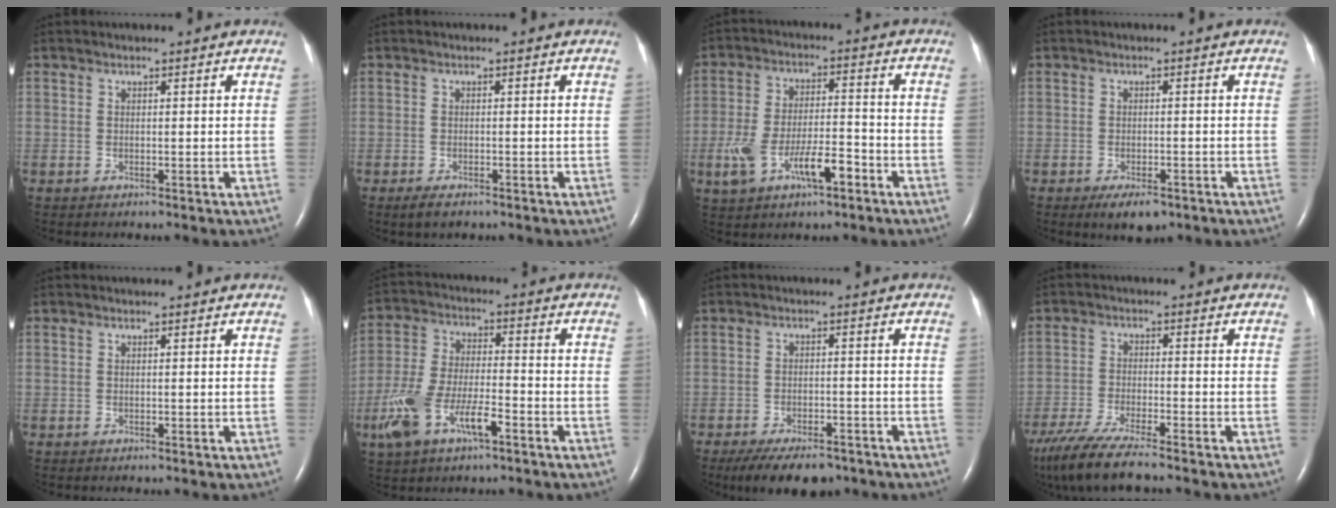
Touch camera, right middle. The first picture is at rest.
{"total": 2.1, "force": [-1.4, 0.8, 1.3], "torque": [-0.030, -0.004, -0.021]}
{"total": 9.4, "force": [-4.0, 3.1, 7.9], "torque": [-0.163, 0.010, -0.065]}
{"total": 3.9, "force": [-2.5, 1.5, 2.7], "torque": [-0.047, -0.005, -0.034]}
{"total": 0.0}
{"total": 10.8, "force": [-5.1, 3.7, 8.8], "torque": [-0.195, 0.004, -0.091]}
{"total": 10.6, "force": [-8.2, 4.2, 5.1], "torque": [-0.079, -0.009, -0.122]}
{"total": 10.4, "force": [-8.7, 0.4, 5.7], "torque": [-0.104, -0.031, -0.151]}